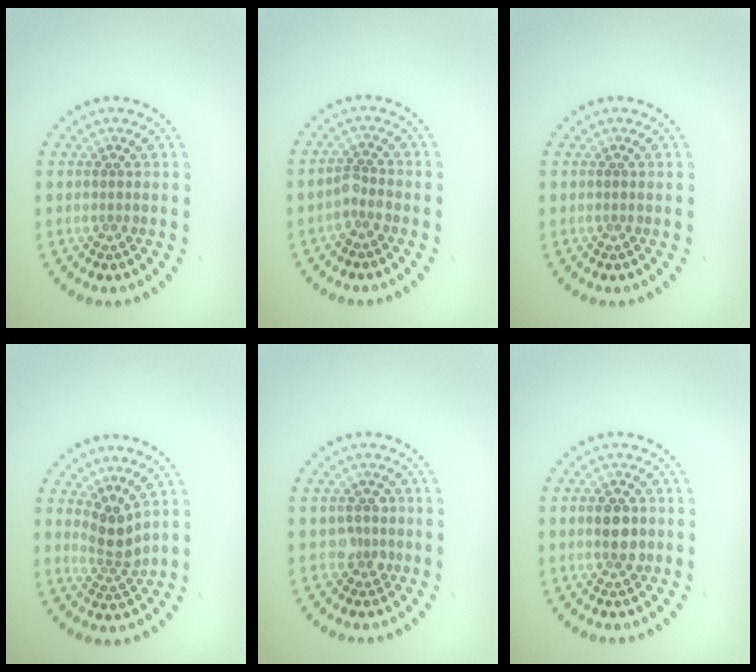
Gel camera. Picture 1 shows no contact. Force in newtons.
{"total": 1.5, "press": 1.3, "slide": 0.8}
{"total": 0.0}
{"total": 2.5, "press": 1.7, "slide": 1.8}
{"total": 1.7, "press": 1.5, "slide": 0.9}
{"total": 2.8, "press": 2.7, "slide": 0.1}